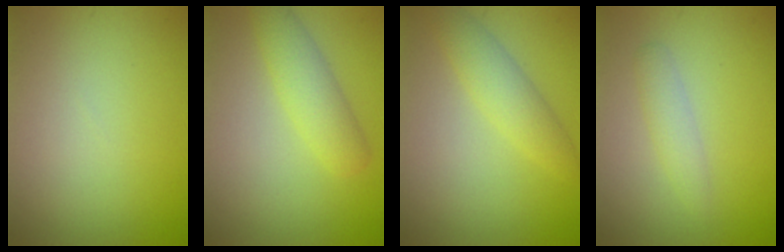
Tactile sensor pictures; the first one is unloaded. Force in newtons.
{"total": 3.3, "press": 3.3, "slide": 0.0}
{"total": 2.9, "press": 2.9, "slide": 0.1}
{"total": 1.1, "press": 1.1, "slide": 0.1}